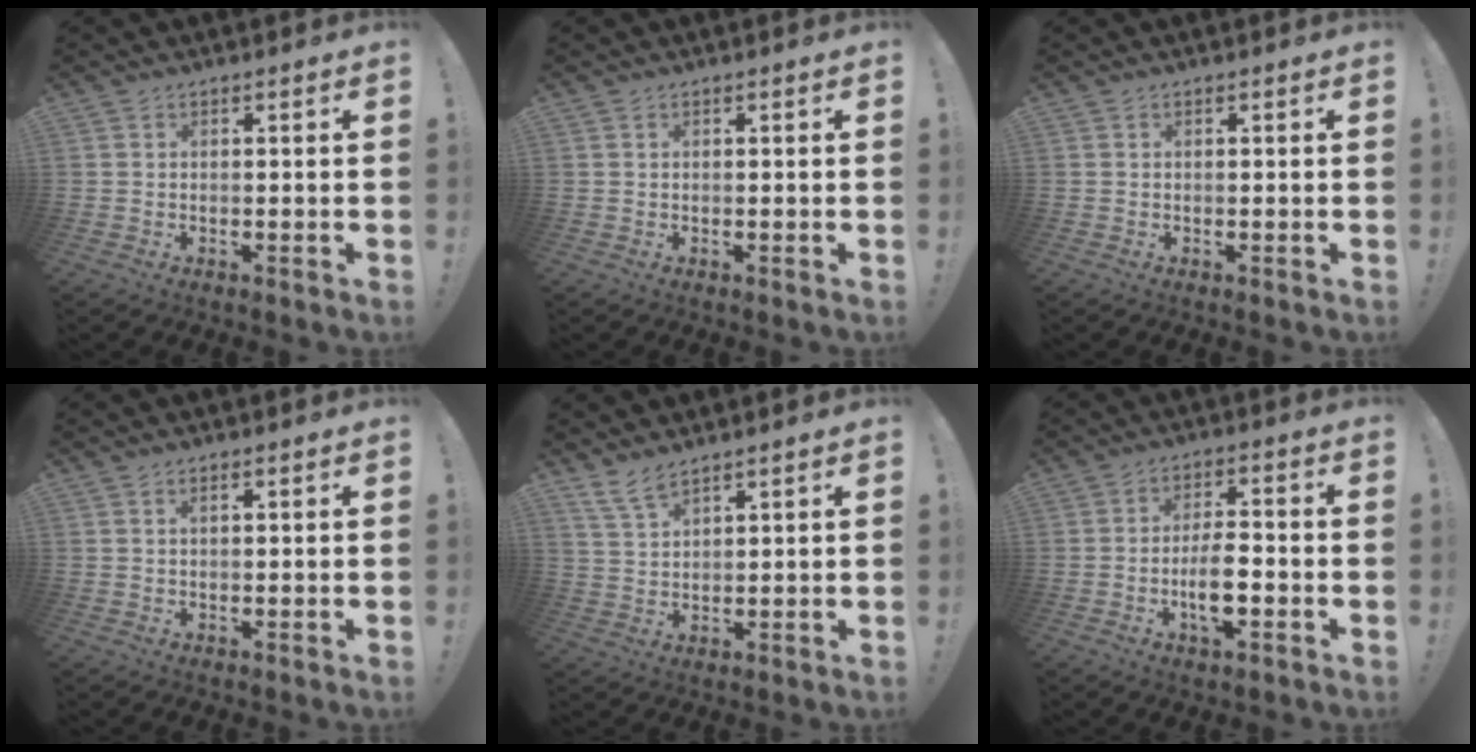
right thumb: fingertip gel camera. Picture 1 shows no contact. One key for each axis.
{"total": 0.0}
{"total": 0.0}
{"total": 1.2, "fx": 0.6, "fy": 0.4, "fz": 1.0, "tx": -0.019, "ty": -0.001, "tz": 0.010}
{"total": 5.9, "fx": 5.0, "fy": 1.7, "fz": 2.8, "tx": -0.061, "ty": -0.023, "tz": 0.095}
{"total": 9.3, "fx": -2.9, "fy": 3.4, "fz": 8.1, "tx": -0.147, "ty": 0.003, "tz": -0.055}